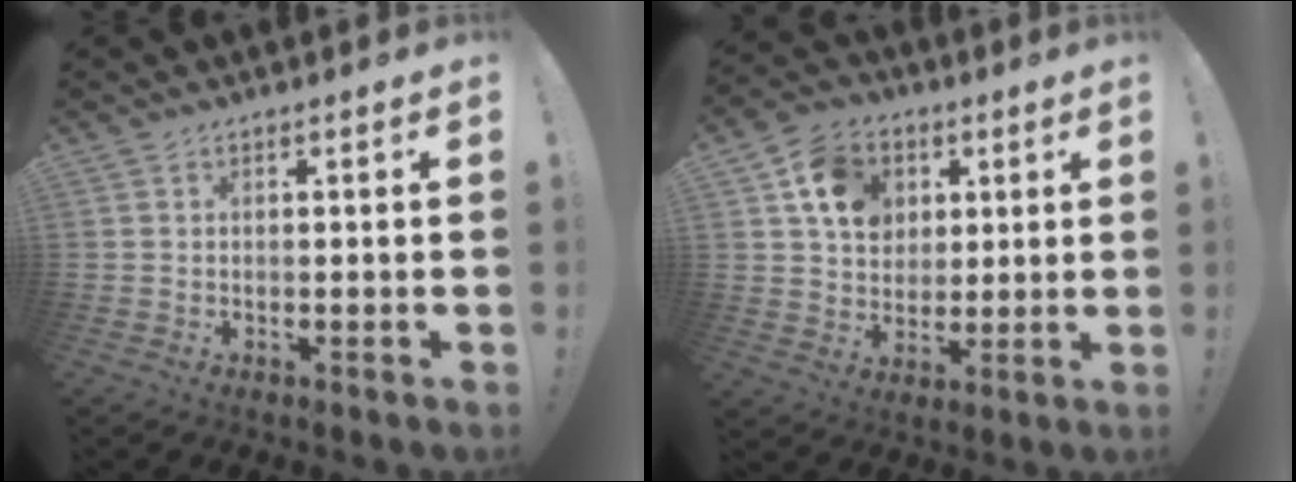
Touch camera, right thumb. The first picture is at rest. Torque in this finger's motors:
{"motor_torque": [1.18, 1.06, 0.20, -0.24, 0.23]}